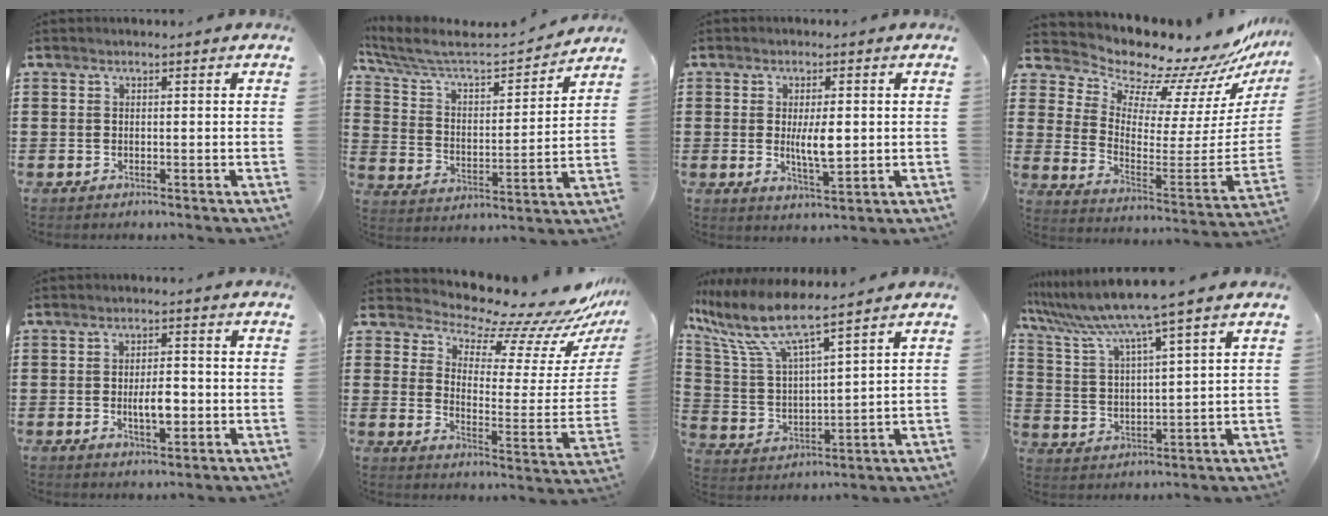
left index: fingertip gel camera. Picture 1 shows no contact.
{"total": 6.4, "force": [5.7, 1.5, 2.5], "torque": [-0.076, -0.038, 0.092]}
{"total": 5.7, "force": [0.2, 1.9, 5.4], "torque": [-0.091, 0.000, 0.002]}
{"total": 8.8, "force": [8.3, 2.7, 1.4], "torque": [-0.049, -0.096, 0.135]}
{"total": 4.8, "force": [-0.7, 2.1, 4.3], "torque": [-0.067, 0.003, -0.015]}
{"total": 9.3, "force": [8.7, 1.3, 3.0], "torque": [-0.070, -0.086, 0.144]}
{"total": 9.0, "force": [7.4, 1.1, 5.1], "torque": [-0.139, -0.041, 0.121]}
{"total": 8.1, "force": [6.7, -1.0, 4.4], "torque": [-0.111, -0.042, 0.110]}